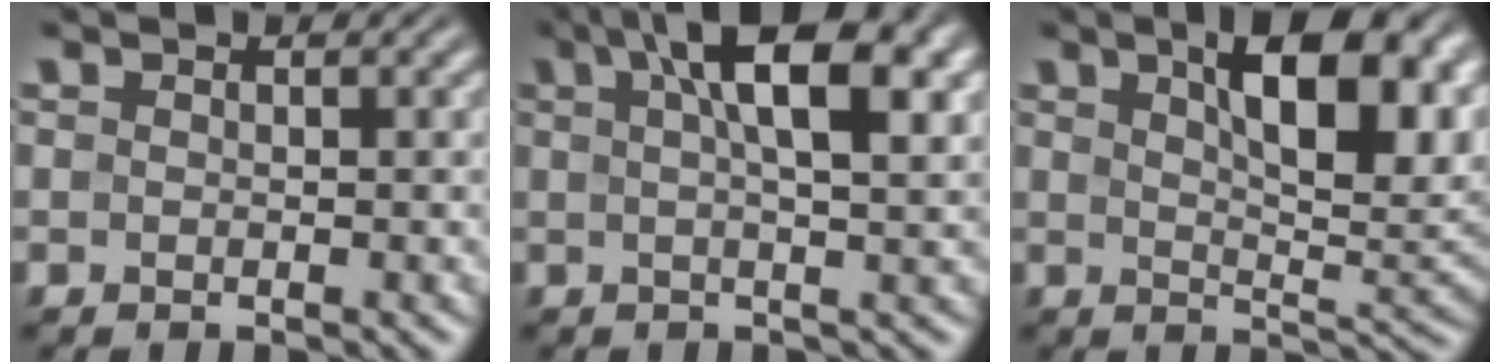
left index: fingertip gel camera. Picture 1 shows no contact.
{"total": 8.6, "force": [3.3, 2.7, 7.4], "torque": [-0.090, 0.022, 0.036]}
{"total": 10.7, "force": [4.4, 3.8, 8.9], "torque": [-0.128, 0.005, 0.069]}